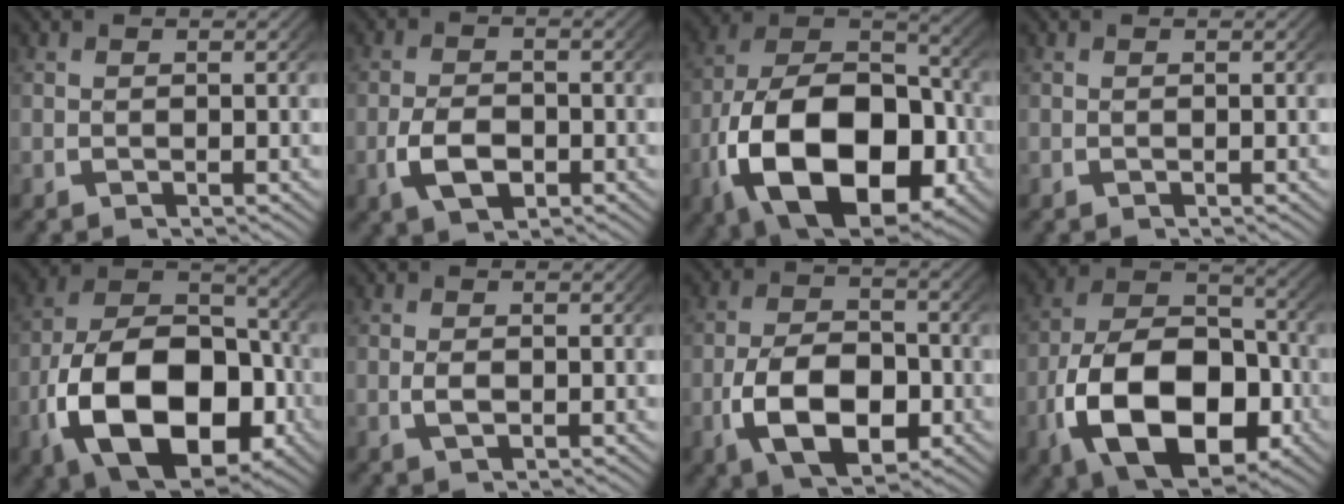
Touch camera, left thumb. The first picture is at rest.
{"total": 4.5, "force": [-1.2, 2.9, 3.2], "torque": [-0.069, -0.016, -0.013]}
{"total": 19.9, "force": [-4.0, 12.8, 14.7], "torque": [-0.316, -0.080, -0.032]}
{"total": 0.0}
{"total": 18.1, "force": [-3.7, 11.7, 13.2], "torque": [-0.285, -0.067, -0.031]}
{"total": 1.4, "force": [-0.1, 0.8, 1.1], "torque": [-0.029, -0.008, 0.004]}
{"total": 10.0, "force": [-2.1, 6.6, 7.3], "torque": [-0.153, -0.045, -0.015]}
{"total": 16.3, "force": [-3.4, 10.7, 11.9], "torque": [-0.260, -0.062, -0.029]}